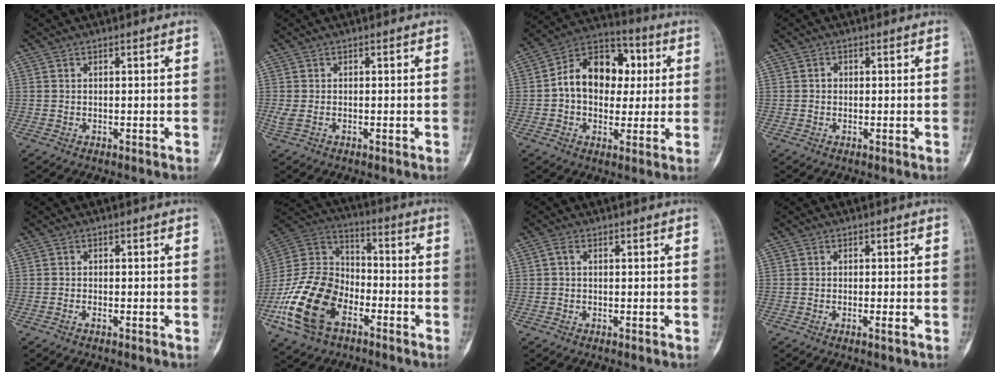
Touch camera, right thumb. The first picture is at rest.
{"total": 1.6, "force": [-0.4, 0.9, 1.2], "torque": [-0.041, 0.002, -0.008]}
{"total": 15.4, "force": [1.6, 11.1, 10.5], "torque": [-0.122, 0.027, 0.016]}
{"total": 1.0, "force": [0.0, 0.9, 0.4], "torque": [-0.001, 0.004, -0.002]}
{"total": 0.7, "force": [-0.5, 0.3, 0.5], "torque": [-0.009, 0.005, -0.010]}
{"total": 19.9, "force": [-8.6, 12.6, 12.8], "torque": [-0.245, 0.054, -0.166]}
{"total": 0.8, "force": [0.2, 0.3, 0.7], "torque": [-0.016, 0.000, 0.001]}
{"total": 1.0, "force": [-0.4, 0.0, 0.9], "torque": [-0.019, -0.002, -0.009]}